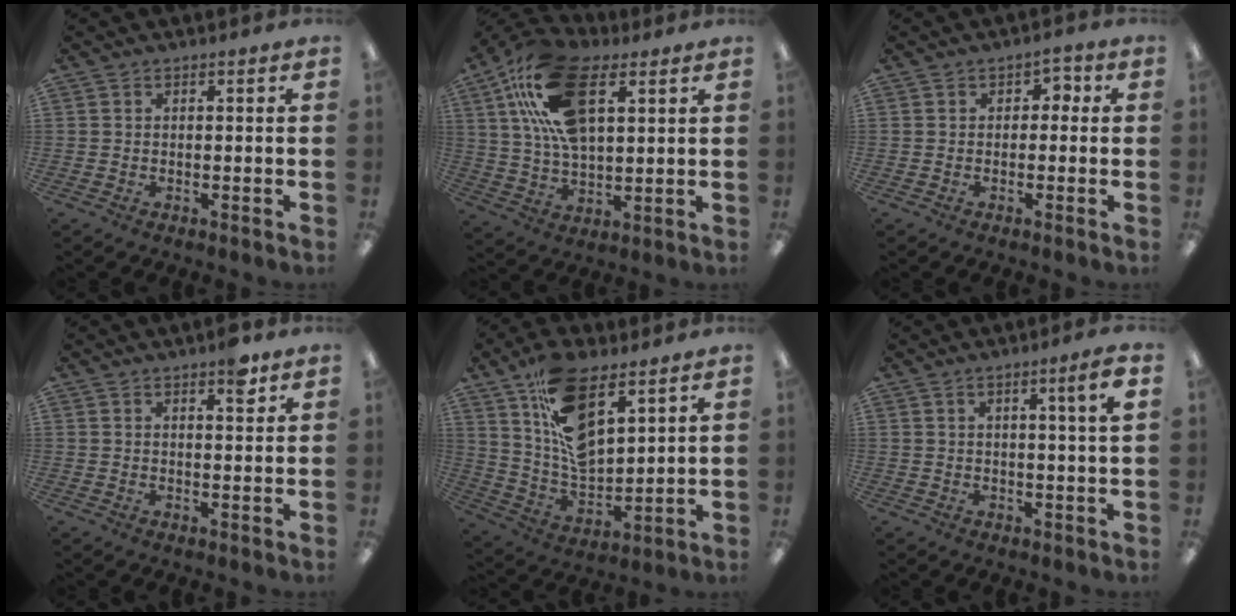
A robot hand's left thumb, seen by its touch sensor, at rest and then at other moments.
{"total": 20.9, "force": [9.4, 10.7, 15.3], "torque": [-0.306, -0.016, 0.164]}
{"total": 2.1, "force": [-0.3, 1.7, 1.2], "torque": [-0.016, 0.008, -0.012]}
{"total": 4.7, "force": [3.2, 1.6, 3.1], "torque": [-0.028, -0.016, 0.048]}
{"total": 16.1, "force": [9.7, 7.4, 10.4], "torque": [-0.190, -0.043, 0.179]}
{"total": 5.0, "force": [2.2, 0.1, 4.4], "torque": [-0.074, -0.006, 0.031]}